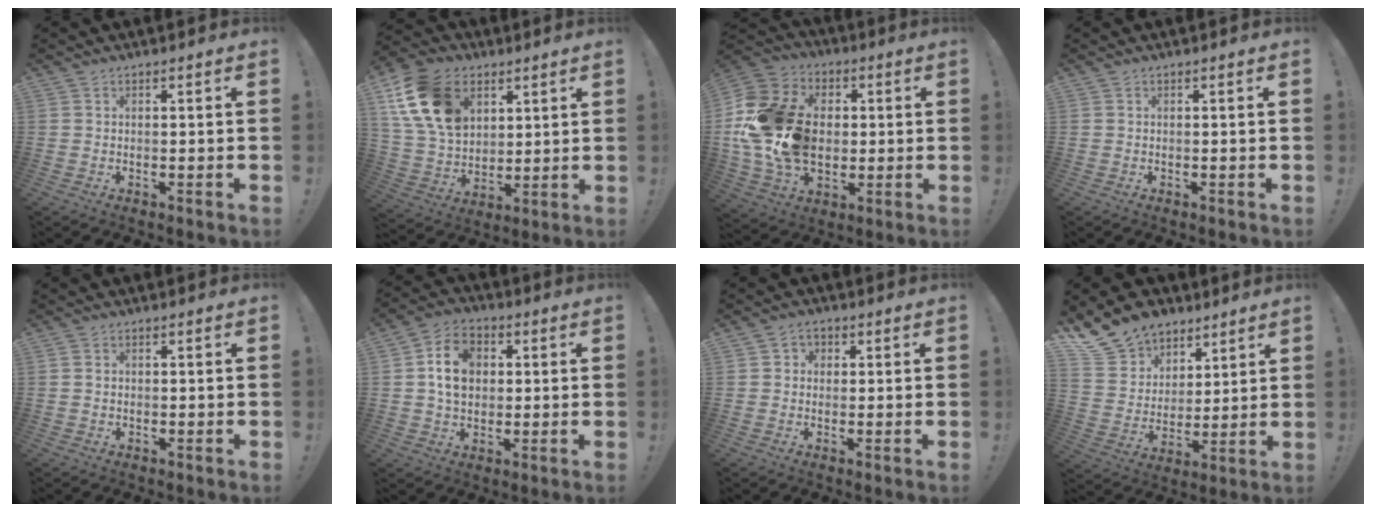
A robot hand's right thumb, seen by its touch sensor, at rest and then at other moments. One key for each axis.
{"total": 19.0, "fx": 7.8, "fy": 13.4, "fz": 10.9, "tx": -0.191, "ty": -0.031, "tz": 0.152}
{"total": 23.8, "fx": 1.0, "fy": 17.6, "fz": 16.0, "tx": -0.290, "ty": 0.016, "tz": 0.032}
{"total": 0.0}
{"total": 1.1, "fx": 0.0, "fy": 1.1, "fz": 0.4, "tx": -0.013, "ty": 0.006, "tz": 0.001}
{"total": 10.7, "fx": 1.8, "fy": 8.5, "fz": 6.3, "tx": -0.089, "ty": 0.007, "tz": 0.034}
{"total": 3.0, "fx": 0.1, "fy": 2.8, "fz": 1.0, "tx": -0.015, "ty": 0.006, "tz": 0.003}
{"total": 13.7, "fx": 9.5, "fy": 9.3, "fz": 3.1, "tx": -0.058, "ty": -0.070, "tz": 0.193}